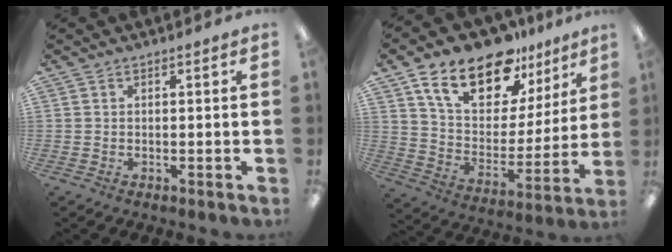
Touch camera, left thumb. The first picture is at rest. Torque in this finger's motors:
{"motor_torque": [0.15, 0.80, 1.24, -1.53, 0.14]}